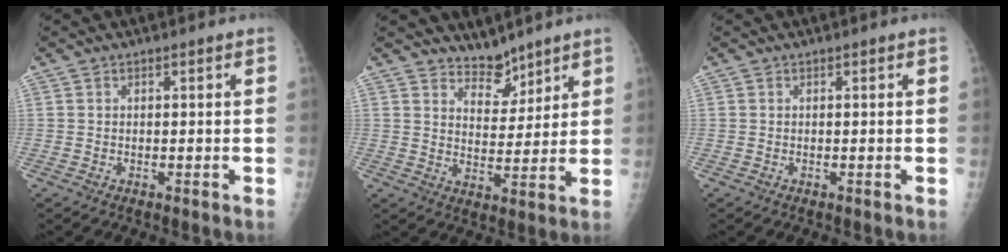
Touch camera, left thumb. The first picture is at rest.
{"total": 5.7, "force": [5.1, 2.4, 1.0], "torque": [0.011, -0.046, 0.093]}
{"total": 0.0}